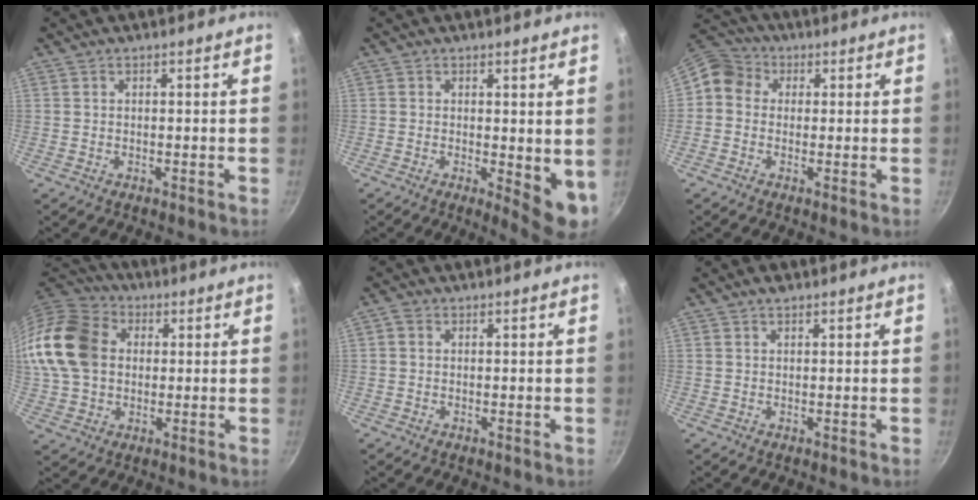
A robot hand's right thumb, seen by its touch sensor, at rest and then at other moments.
{"total": 6.5, "force": [0.1, 2.6, 6.0], "torque": [-0.067, -0.014, 0.004]}
{"total": 7.0, "force": [0.5, 6.2, 3.1], "torque": [-0.036, 0.021, -0.015]}
{"total": 17.9, "force": [2.4, 13.9, 11.0], "torque": [-0.210, 0.024, 0.034]}
{"total": 1.3, "force": [0.2, 1.1, 0.6], "torque": [-0.013, 0.006, 0.000]}
{"total": 1.5, "force": [1.0, 0.8, 0.8], "torque": [-0.007, -0.002, 0.014]}